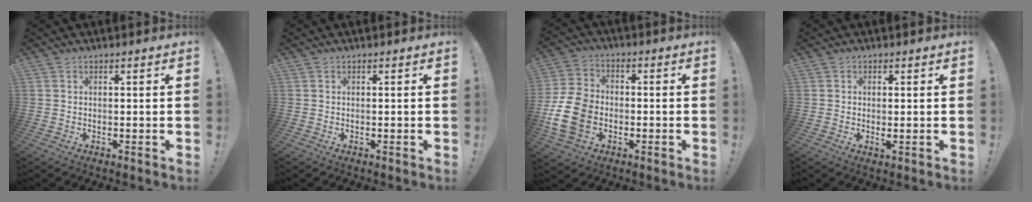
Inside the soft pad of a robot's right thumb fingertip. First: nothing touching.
{"total": 0.0}
{"total": 14.8, "force": [-4.0, 11.1, 9.0], "torque": [-0.175, 0.030, -0.070]}
{"total": 1.2, "force": [0.2, 0.6, 1.0], "torque": [-0.009, -0.003, 0.003]}